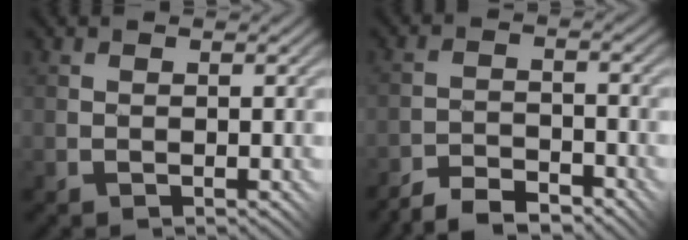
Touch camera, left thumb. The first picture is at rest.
{"total": 5.1, "force": [-4.9, 0.8, 1.5], "torque": [-0.019, 0.007, -0.097]}